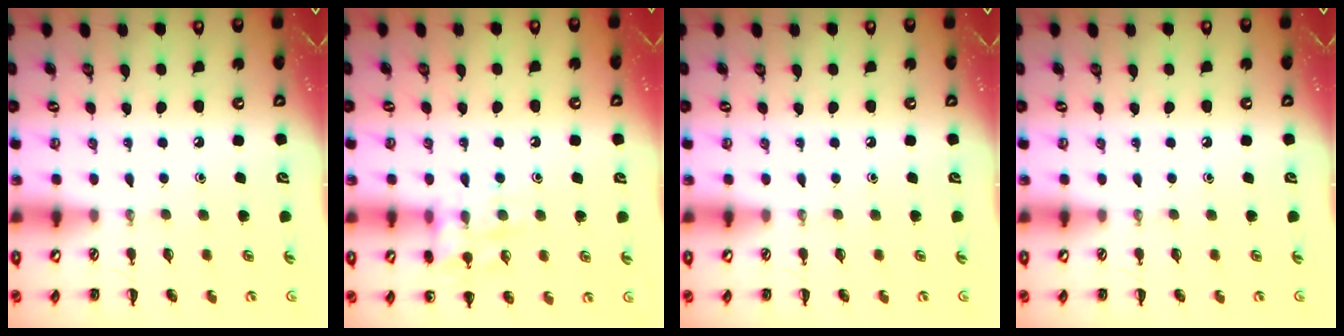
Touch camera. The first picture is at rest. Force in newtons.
{"total": 12.7, "press": 12.6, "slide": 1.4}
{"total": 0.0}
{"total": 0.0}